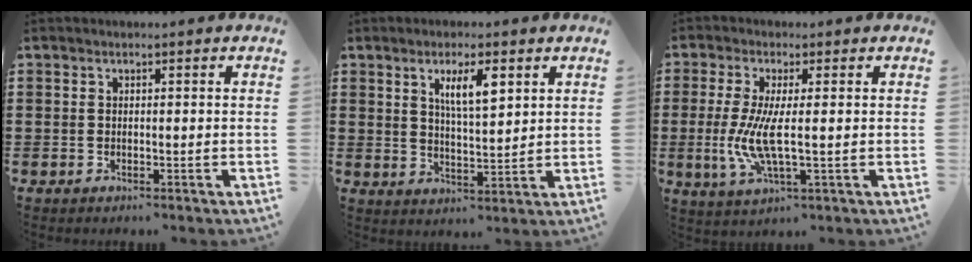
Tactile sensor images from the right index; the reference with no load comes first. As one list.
[{"total": 5.6, "force": [2.6, 1.6, 4.7], "torque": [-0.092, 0.005, 0.041]}, {"total": 7.7, "force": [-0.4, 1.8, 7.4], "torque": [-0.161, -0.016, -0.010]}]